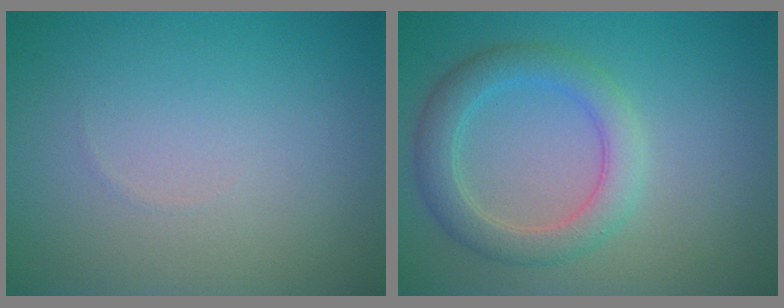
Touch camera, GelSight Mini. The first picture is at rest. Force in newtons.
{"total": 3.8, "press": 3.8, "slide": 0.1}